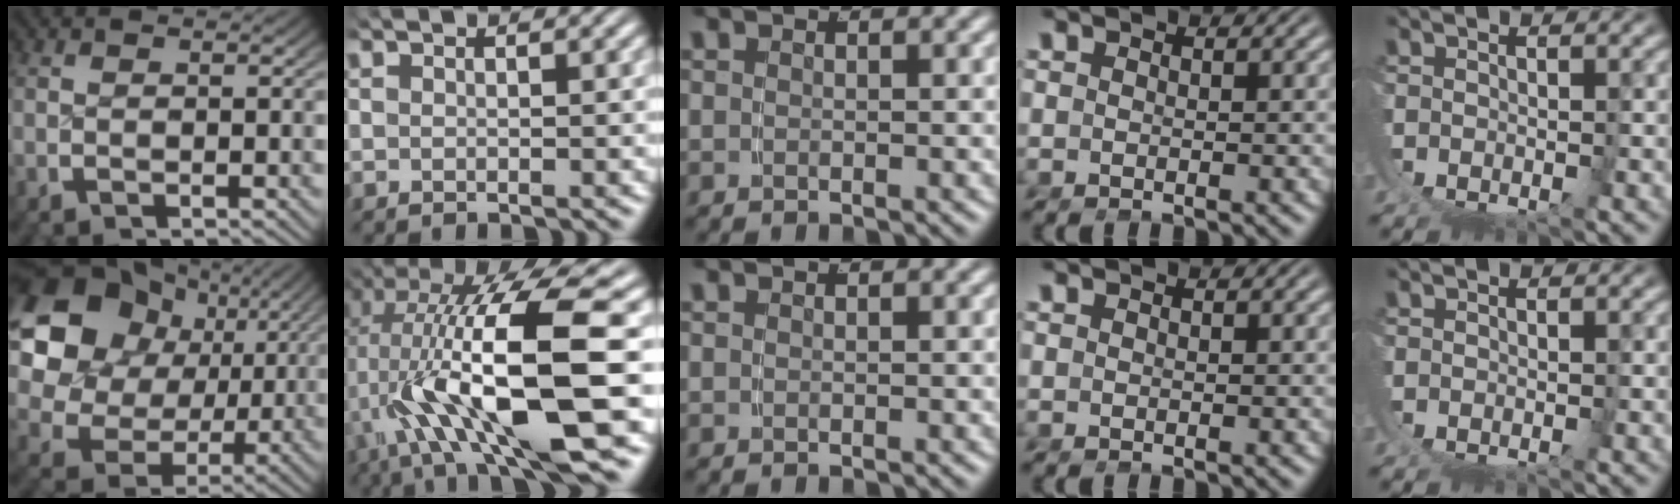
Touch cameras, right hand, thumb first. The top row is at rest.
{"thumb": {"total": 14.2, "force": [2.3, 10.8, 9.0], "torque": [-0.199, -0.029, 0.045]}, "index": {"total": 13.5, "force": [0.3, 5.2, 12.5], "torque": [-0.209, 0.006, 0.004]}}